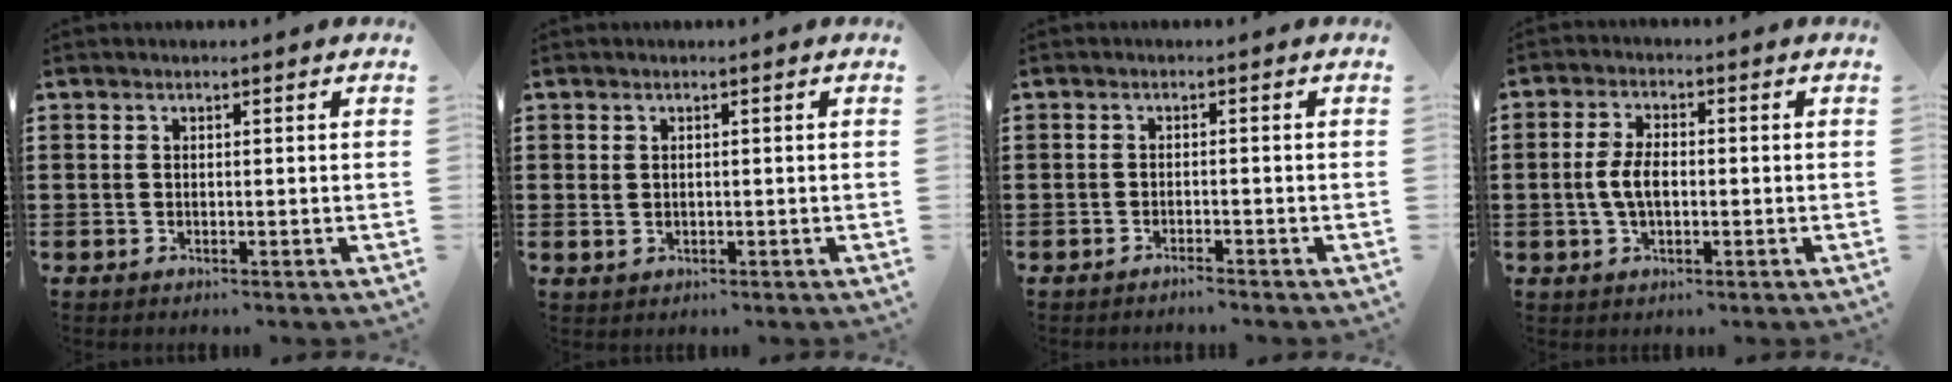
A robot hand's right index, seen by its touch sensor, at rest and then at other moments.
{"total": 1.0, "force": [0.3, 0.8, 0.5], "torque": [-0.012, 0.006, 0.004]}
{"total": 1.1, "force": [-1.1, -0.2, 0.2], "torque": [-0.006, 0.000, -0.021]}
{"total": 4.7, "force": [-0.5, 2.4, 4.0], "torque": [-0.096, -0.002, -0.015]}